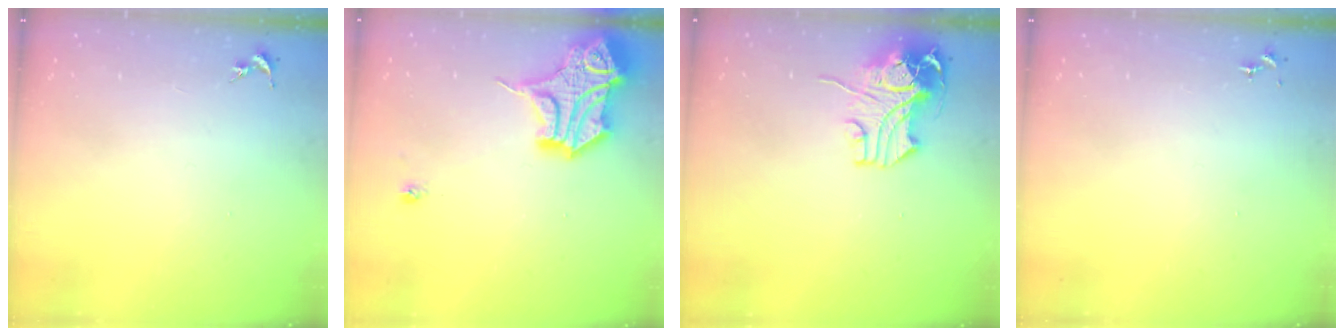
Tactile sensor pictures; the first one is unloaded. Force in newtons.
{"total": 17.8, "press": 17.7, "slide": 2.0}
{"total": 11.8, "press": 11.7, "slide": 2.1}
{"total": 0.0}